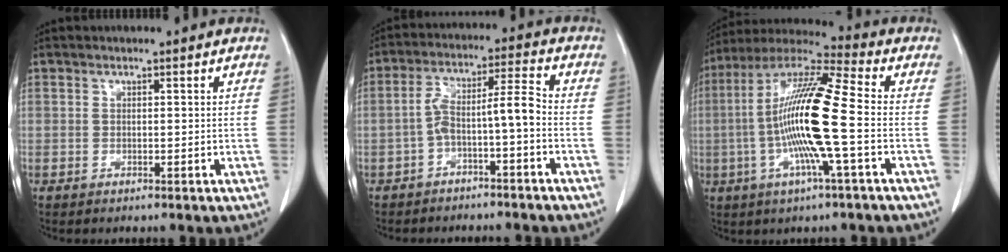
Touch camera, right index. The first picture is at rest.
{"total": 6.9, "force": [-2.5, 0.6, 6.4], "torque": [-0.116, 0.037, -0.041]}
{"total": 16.3, "force": [-2.3, 0.4, 16.1], "torque": [-0.317, 0.002, -0.055]}